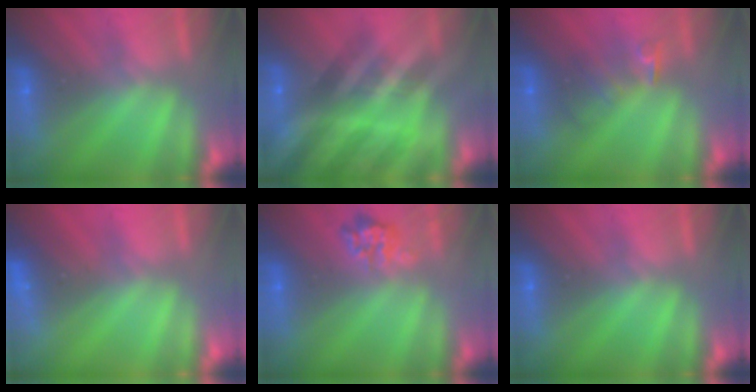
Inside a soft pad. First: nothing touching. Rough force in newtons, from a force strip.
{"total": 7.8}
{"total": 2.4}
{"total": 2.3}
{"total": 2.3}
{"total": 0.0}